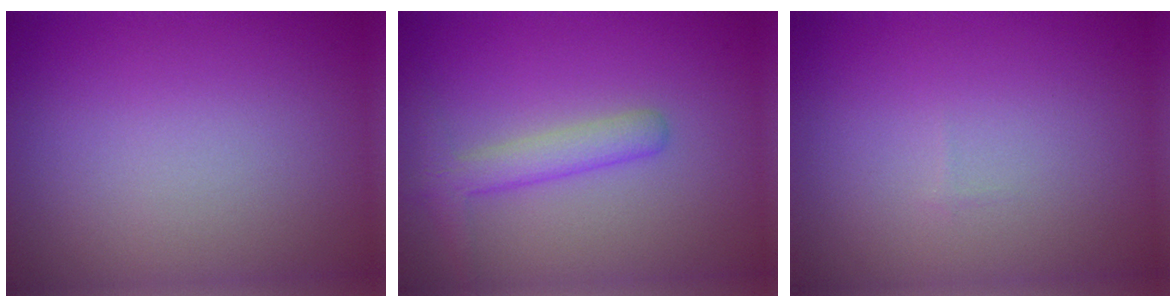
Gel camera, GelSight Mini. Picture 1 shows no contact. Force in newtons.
{"total": 2.7, "press": 2.7, "slide": 0.1}
{"total": 0.0}